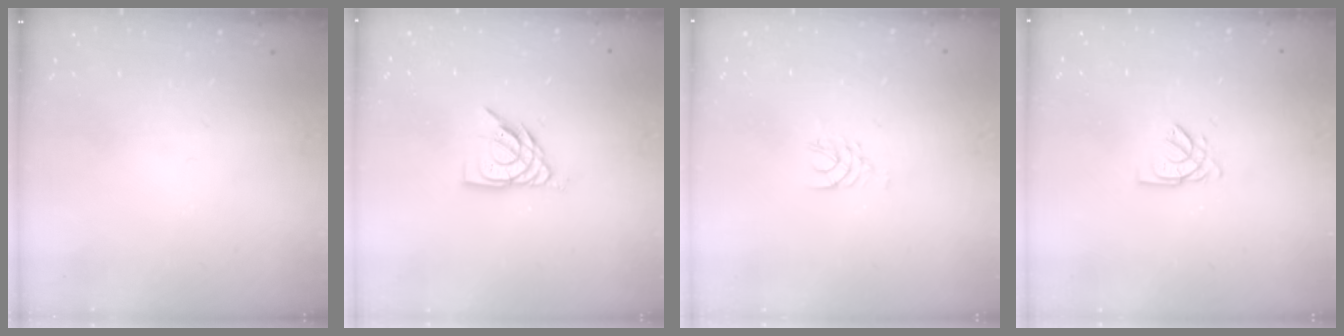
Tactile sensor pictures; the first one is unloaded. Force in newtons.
{"total": 7.9, "press": 7.8, "slide": 0.6}
{"total": 2.5, "press": 2.5, "slide": 0.2}
{"total": 2.6, "press": 2.6, "slide": 0.1}